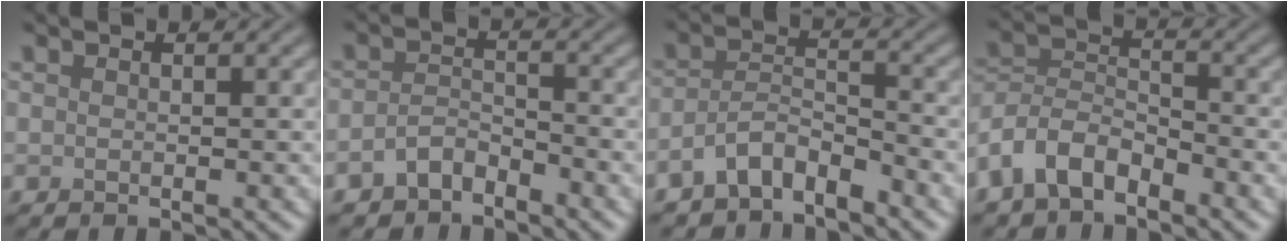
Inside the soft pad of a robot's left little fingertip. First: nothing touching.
{"total": 2.6, "force": [-1.9, 1.3, 1.2], "torque": [-0.023, 0.010, -0.041]}
{"total": 3.8, "force": [-3.0, 1.4, 1.9], "torque": [-0.032, 0.007, -0.064]}
{"total": 5.1, "force": [-3.4, 2.7, 2.6], "torque": [-0.053, 0.003, -0.079]}